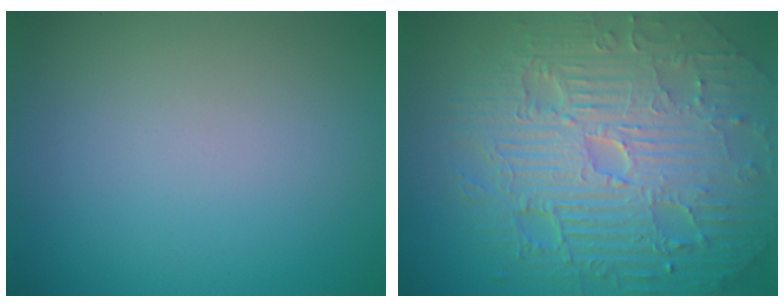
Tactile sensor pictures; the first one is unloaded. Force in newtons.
{"total": 11.6, "press": 7.5, "slide": 8.9}